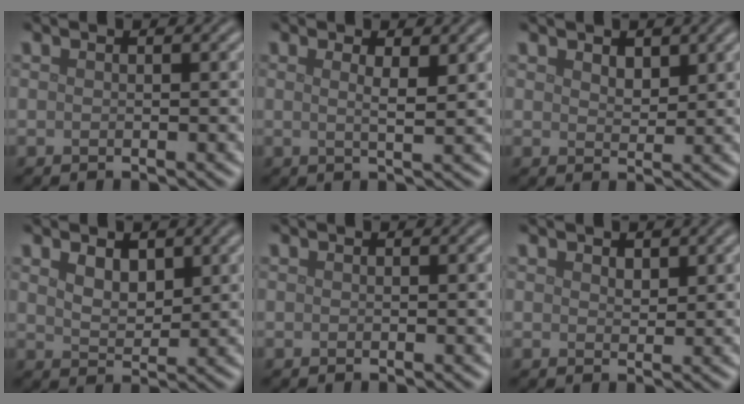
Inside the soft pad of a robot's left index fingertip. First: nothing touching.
{"total": 2.1, "force": [0.8, 0.5, 1.8], "torque": [-0.028, 0.000, 0.008]}
{"total": 1.6, "force": [1.1, 0.9, 0.8], "torque": [-0.013, -0.002, 0.023]}
{"total": 2.6, "force": [1.4, 1.5, 1.6], "torque": [-0.032, -0.004, 0.029]}
{"total": 0.0}
{"total": 1.1, "force": [0.8, 0.6, 0.5], "torque": [-0.008, -0.001, 0.015]}